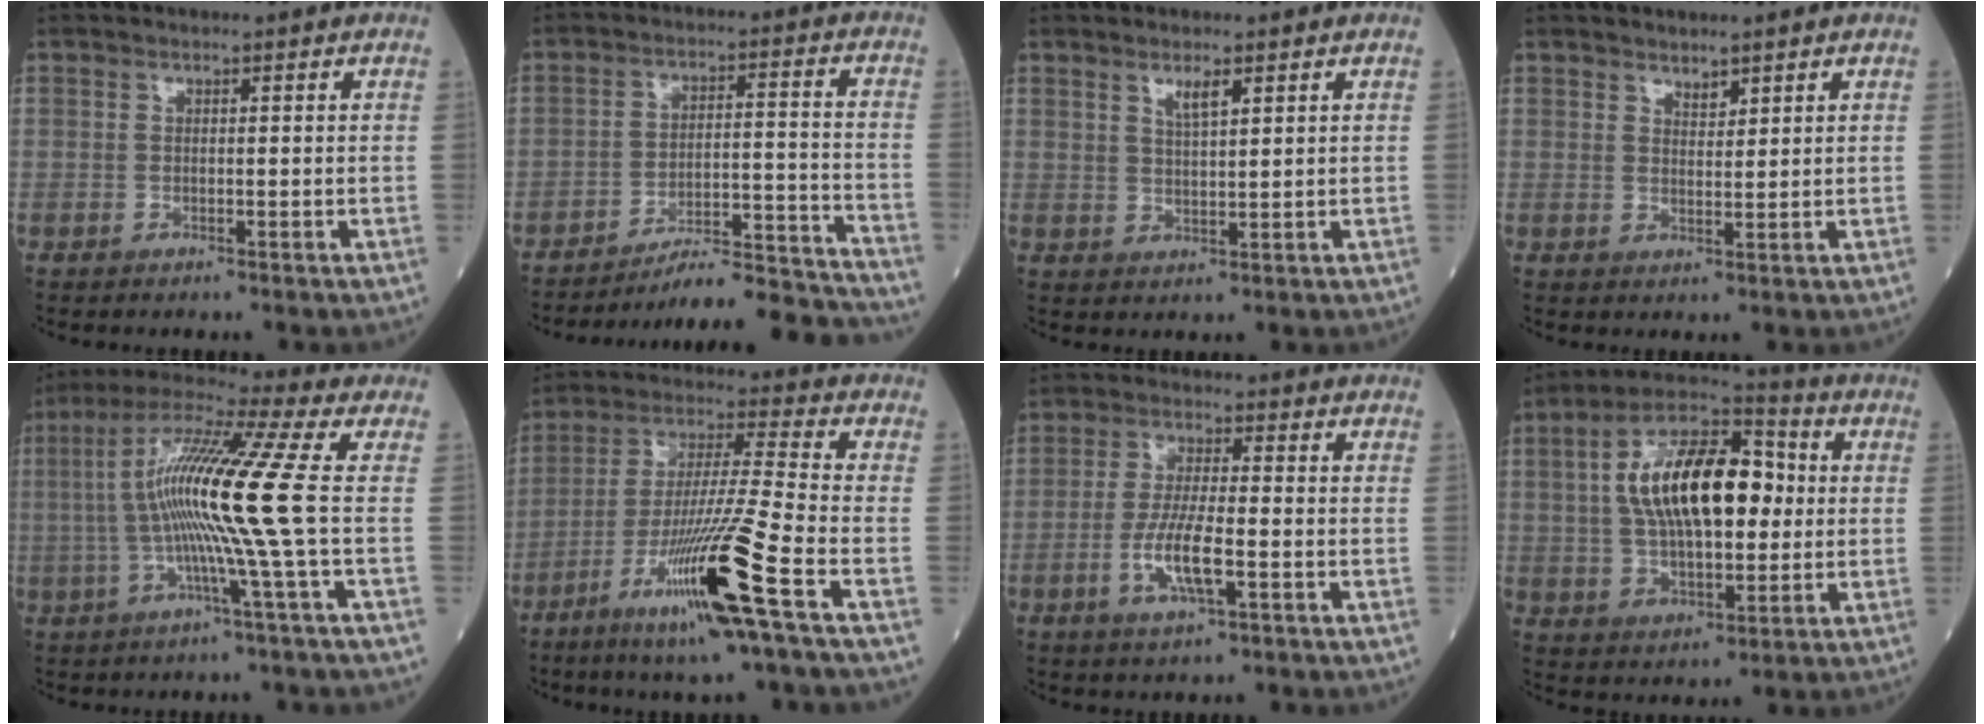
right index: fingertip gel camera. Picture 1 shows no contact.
{"total": 16.5, "force": [-16.2, -0.9, 3.1], "torque": [-0.041, 0.014, -0.231]}
{"total": 2.7, "force": [1.8, 0.4, 2.0], "torque": [-0.042, 0.001, 0.037]}
{"total": 1.8, "force": [1.6, 0.5, 0.6], "torque": [-0.011, -0.004, 0.031]}
{"total": 15.0, "force": [-0.6, -2.4, 14.8], "torque": [-0.280, 0.005, -0.023]}
{"total": 16.1, "force": [-7.6, -1.4, 14.2], "torque": [-0.287, -0.029, -0.138]}
{"total": 7.4, "force": [-2.3, 1.3, 6.9], "torque": [-0.142, -0.004, -0.042]}
{"total": 17.1, "force": [2.2, 7.2, 15.4], "torque": [-0.288, 0.030, 0.038]}